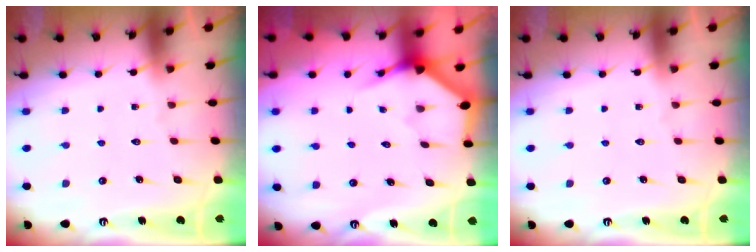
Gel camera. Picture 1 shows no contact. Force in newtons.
{"total": 3.4, "press": 3.4, "slide": 0.2}
{"total": 0.0}